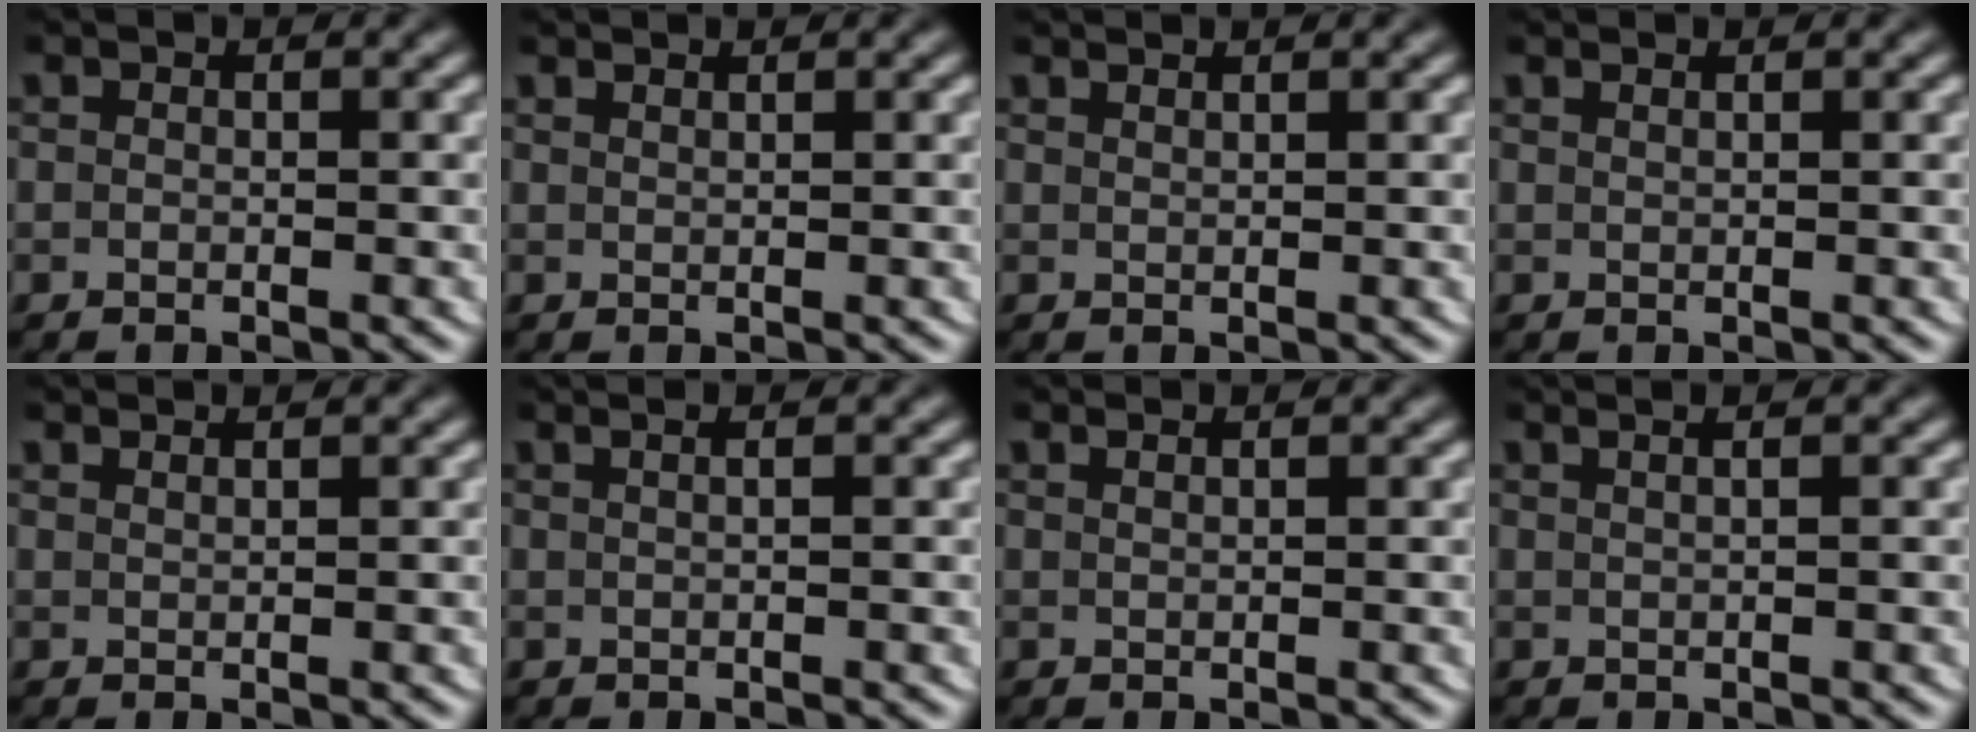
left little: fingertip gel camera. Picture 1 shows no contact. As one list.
[{"total": 1.2, "force": [1.1, -0.4, 0.2], "torque": [0.003, -0.001, 0.024]}, {"total": 1.4, "force": [1.4, -0.4, 0.3], "torque": [0.001, -0.002, 0.027]}, {"total": 1.0, "force": [0.8, -0.4, 0.3], "torque": [-0.002, 0.000, 0.018]}, {"total": 1.5, "force": [1.4, -0.4, 0.2], "torque": [0.002, -0.002, 0.029]}, {"total": 2.6, "force": [1.6, 0.6, 2.0], "torque": [-0.016, 0.017, 0.021]}, {"total": 1.1, "force": [0.9, -0.4, 0.3], "torque": [-0.002, 0.000, 0.020]}, {"total": 3.3, "force": [2.1, 0.7, 2.4], "torque": [-0.024, 0.016, 0.029]}]